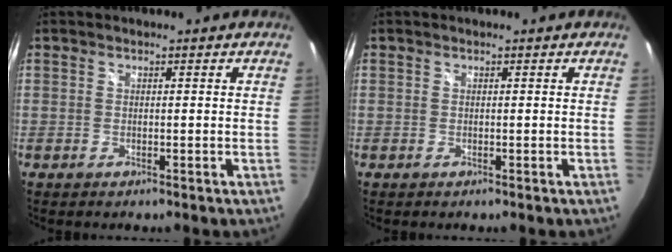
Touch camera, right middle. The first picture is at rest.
{"total": 0.0}